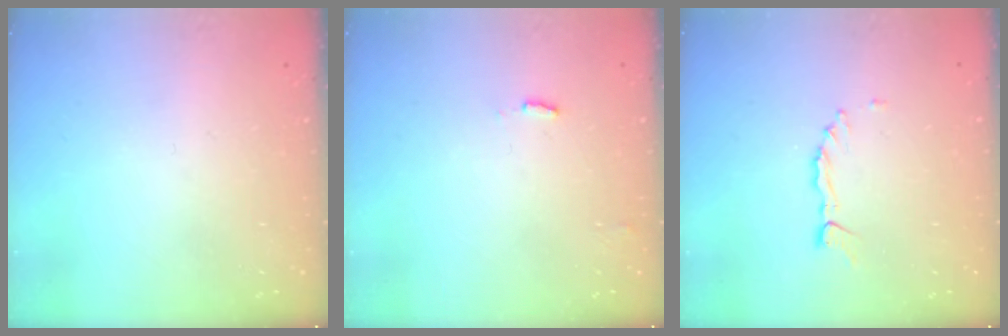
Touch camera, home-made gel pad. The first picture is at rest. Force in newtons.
{"total": 4.0, "press": 4.0, "slide": 0.2}
{"total": 0.8, "press": 0.8, "slide": 0.1}